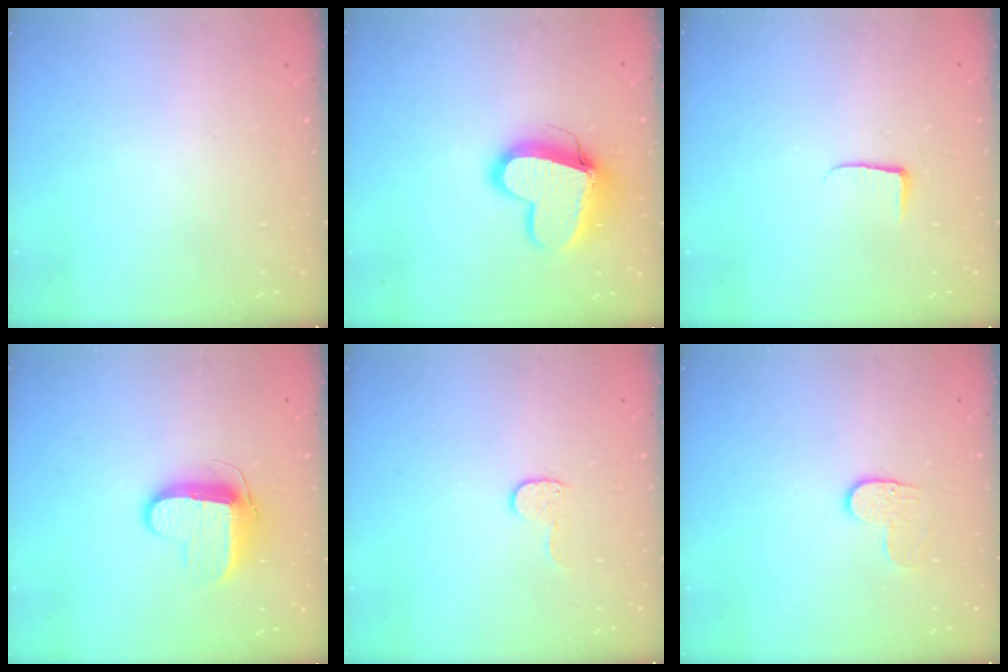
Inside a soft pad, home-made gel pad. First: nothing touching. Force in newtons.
{"total": 13.3, "press": 13.2, "slide": 1.3}
{"total": 4.0, "press": 4.0, "slide": 0.5}
{"total": 9.4, "press": 9.4, "slide": 0.7}
{"total": 4.6, "press": 4.6, "slide": 0.4}
{"total": 4.1, "press": 4.1, "slide": 0.3}